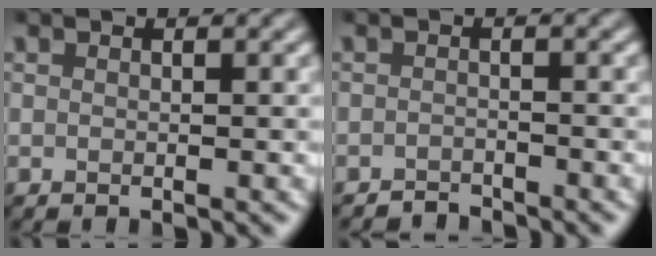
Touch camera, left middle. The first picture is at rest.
{"total": 1.4, "force": [-1.4, 0.2, 0.1], "torque": [0.000, 0.002, -0.028]}